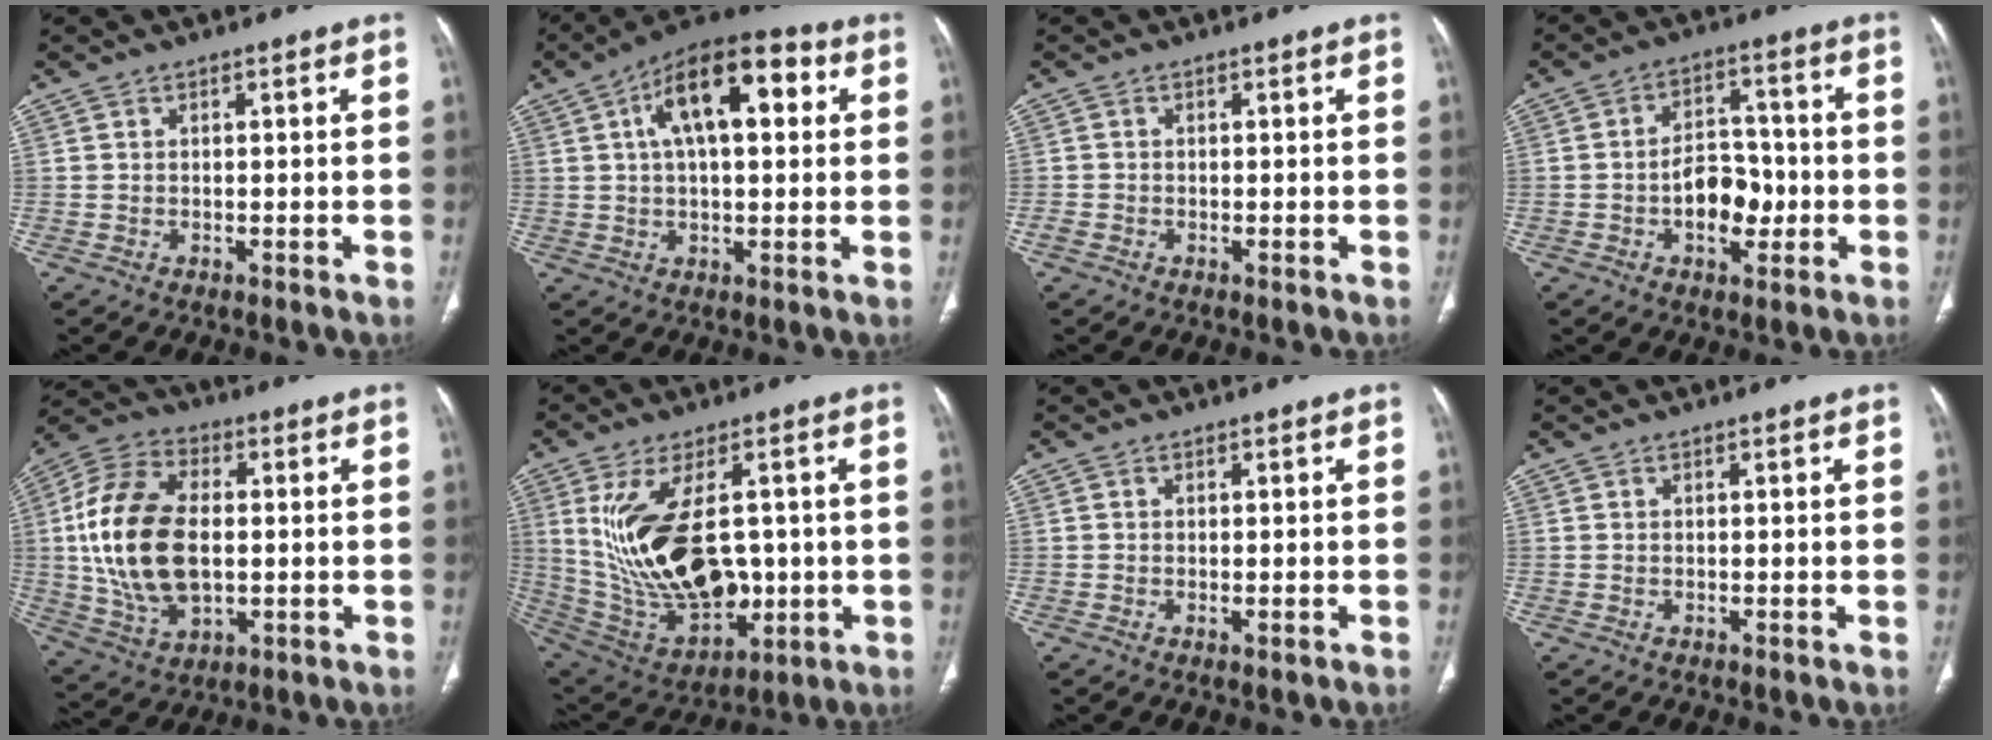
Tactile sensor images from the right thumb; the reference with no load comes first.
{"total": 15.7, "force": [4.5, 7.2, 13.2], "torque": [-0.194, 0.024, 0.064]}
{"total": 1.1, "force": [-0.6, 0.8, 0.5], "torque": [-0.012, 0.002, -0.013]}
{"total": 9.2, "force": [-2.0, 6.1, 6.7], "torque": [-0.071, 0.026, -0.032]}
{"total": 19.8, "force": [0.4, 11.9, 15.8], "torque": [-0.314, 0.005, 0.015]}
{"total": 21.3, "force": [1.2, 11.9, 17.7], "torque": [-0.318, -0.015, 0.054]}
{"total": 0.9, "force": [-0.4, 0.2, 0.7], "torque": [-0.012, -0.003, -0.004]}
{"total": 0.0}